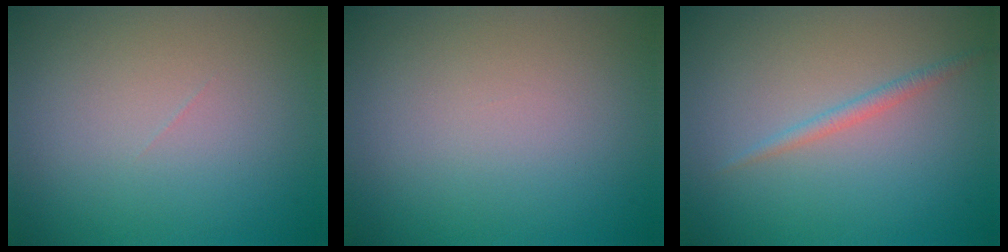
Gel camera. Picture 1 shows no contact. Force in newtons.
{"total": 0.0}
{"total": 1.2, "press": 1.2, "slide": 0.0}